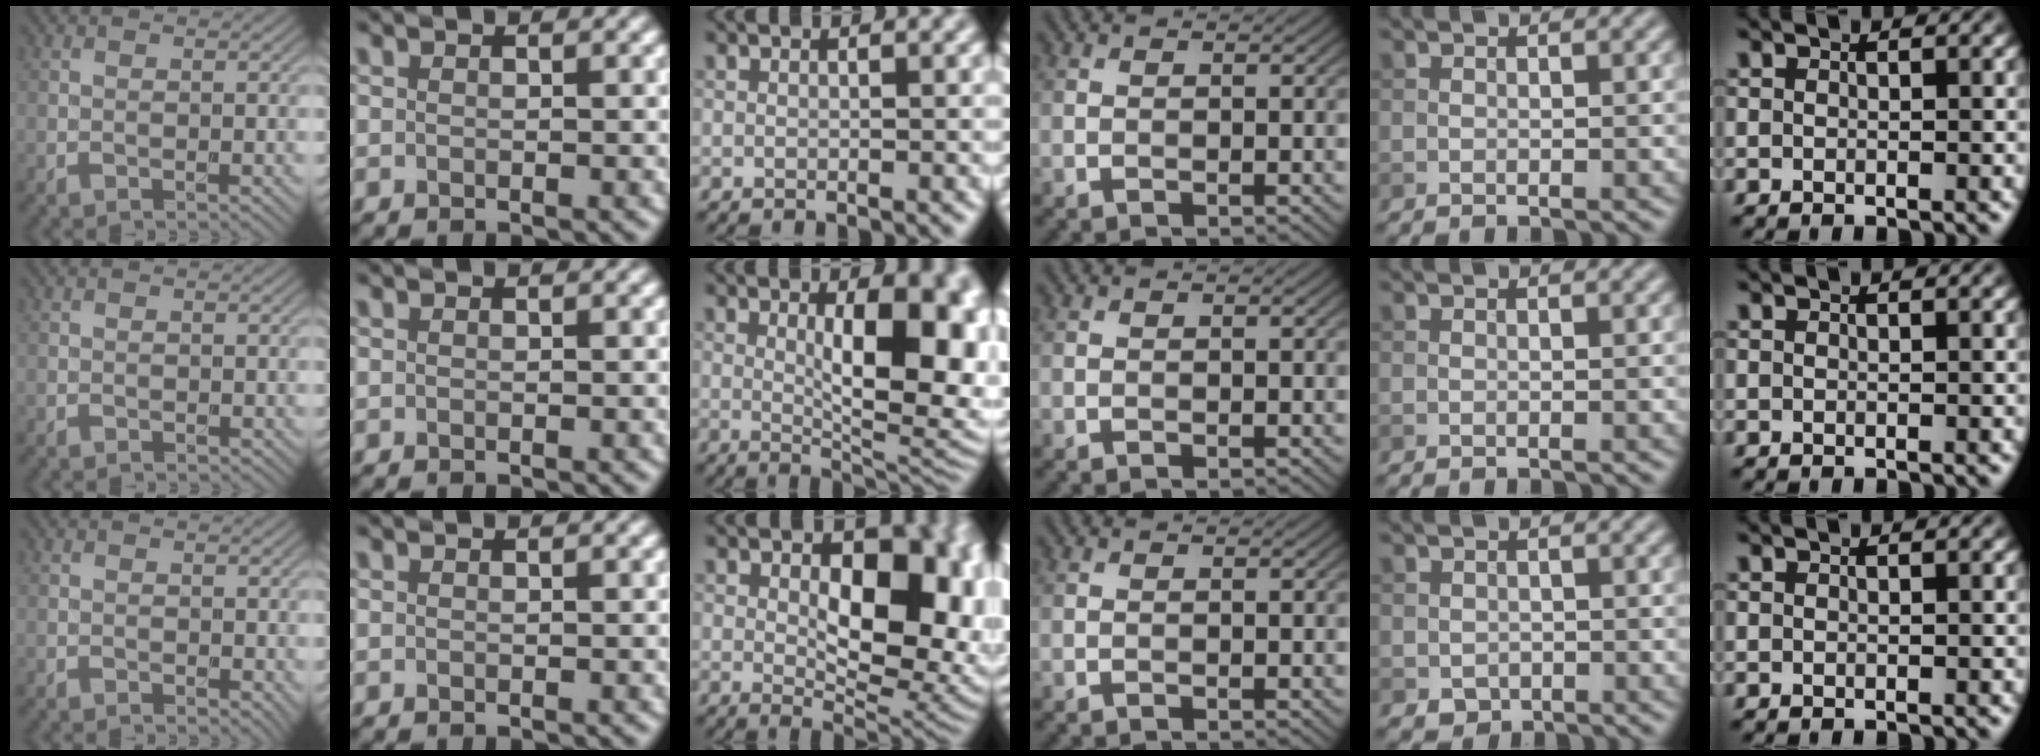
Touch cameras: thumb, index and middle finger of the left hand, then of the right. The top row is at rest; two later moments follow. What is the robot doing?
{"motion": "unscrew", "object": "dispenser bottle"}